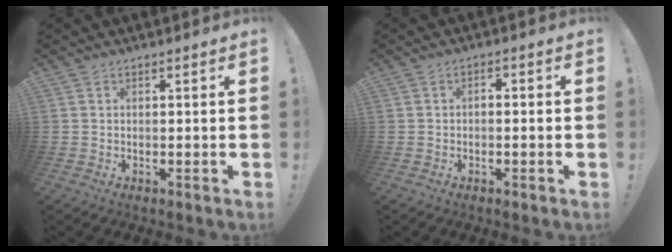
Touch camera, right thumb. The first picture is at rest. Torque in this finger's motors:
{"motor_torque": [0.00, 0.21, 0.09, -0.19, -0.01]}